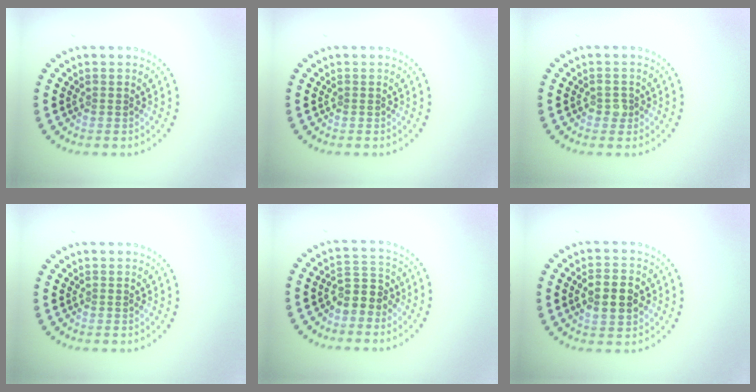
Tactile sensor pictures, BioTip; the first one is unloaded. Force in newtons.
{"total": 0.0}
{"total": 1.1, "press": 1.1, "slide": 0.1}
{"total": 0.0}
{"total": 2.9, "press": 2.6, "slide": 1.3}
{"total": 4.5, "press": 4.5, "slide": 0.1}